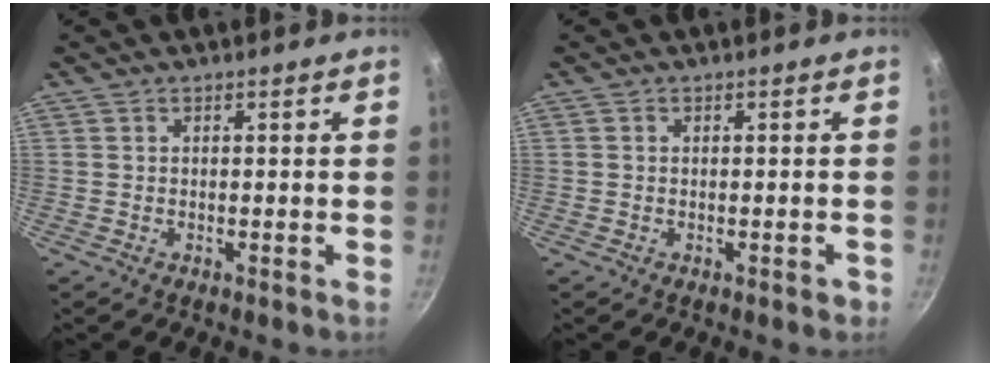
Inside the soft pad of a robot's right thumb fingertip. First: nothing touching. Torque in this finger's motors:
{"motor_torque": [0.45, -0.09, -0.21, 0.04, 0.07]}